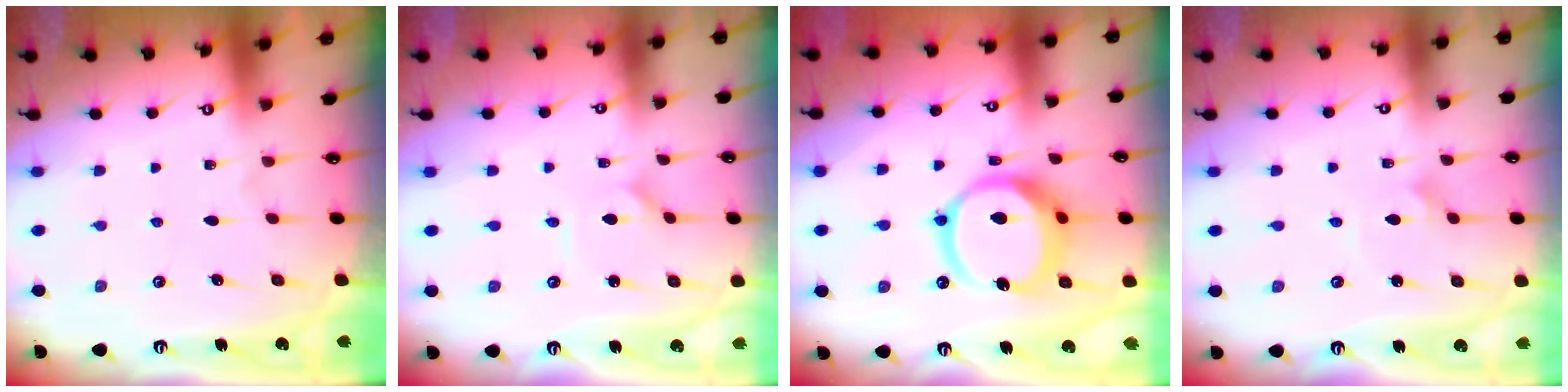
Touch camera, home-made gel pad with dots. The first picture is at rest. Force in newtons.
{"total": 1.1, "press": 1.1, "slide": 0.0}
{"total": 15.9, "press": 15.7, "slide": 2.2}
{"total": 0.9, "press": 0.9, "slide": 0.1}